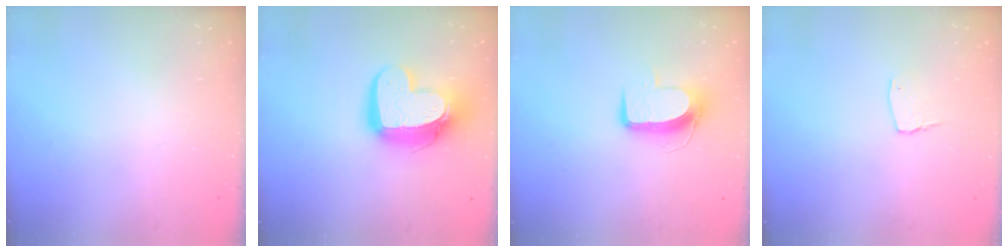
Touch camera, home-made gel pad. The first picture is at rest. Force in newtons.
{"total": 15.3, "press": 15.3, "slide": 1.4}
{"total": 10.1, "press": 10.1, "slide": 0.2}
{"total": 5.4, "press": 5.3, "slide": 0.5}